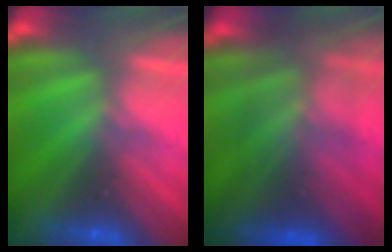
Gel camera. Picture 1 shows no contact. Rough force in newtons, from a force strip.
{"total": 5.5}